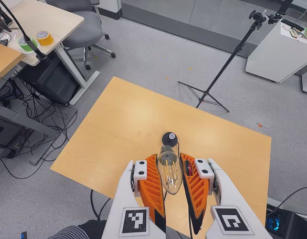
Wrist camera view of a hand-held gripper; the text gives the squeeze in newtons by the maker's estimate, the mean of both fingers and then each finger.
{"total": 20.9, "left": 23.9, "right": 18.0}